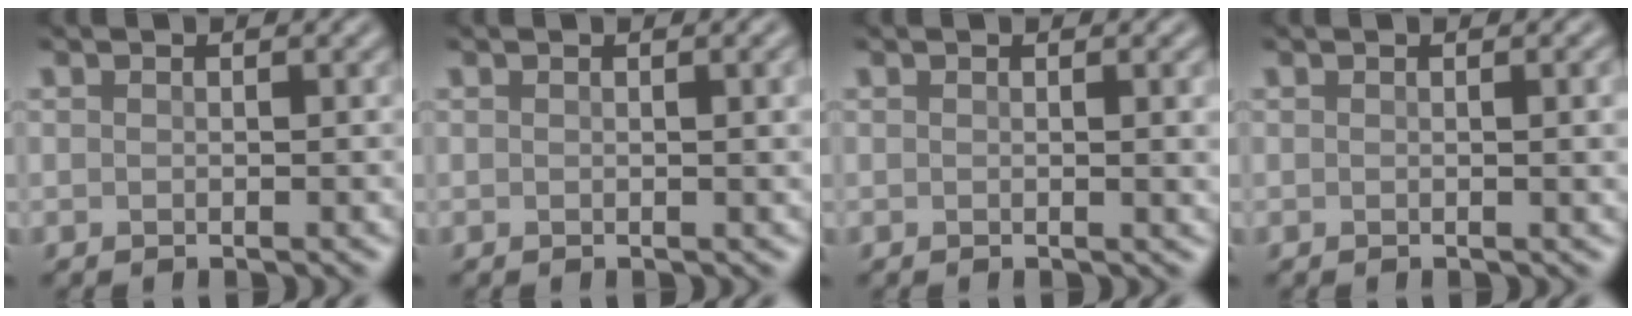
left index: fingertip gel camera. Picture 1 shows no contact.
{"total": 2.0, "force": [0.4, 0.6, 1.9], "torque": [-0.016, 0.005, 0.003]}
{"total": 2.3, "force": [0.3, 0.7, 2.2], "torque": [-0.018, 0.002, 0.000]}
{"total": 2.2, "force": [0.2, 0.7, 2.1], "torque": [-0.018, 0.004, -0.002]}